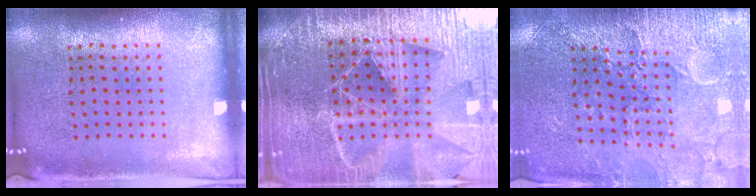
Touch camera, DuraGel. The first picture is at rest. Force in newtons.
{"total": 6.4, "press": 5.5, "slide": 3.2}
{"total": 3.2, "press": 3.2, "slide": 0.3}